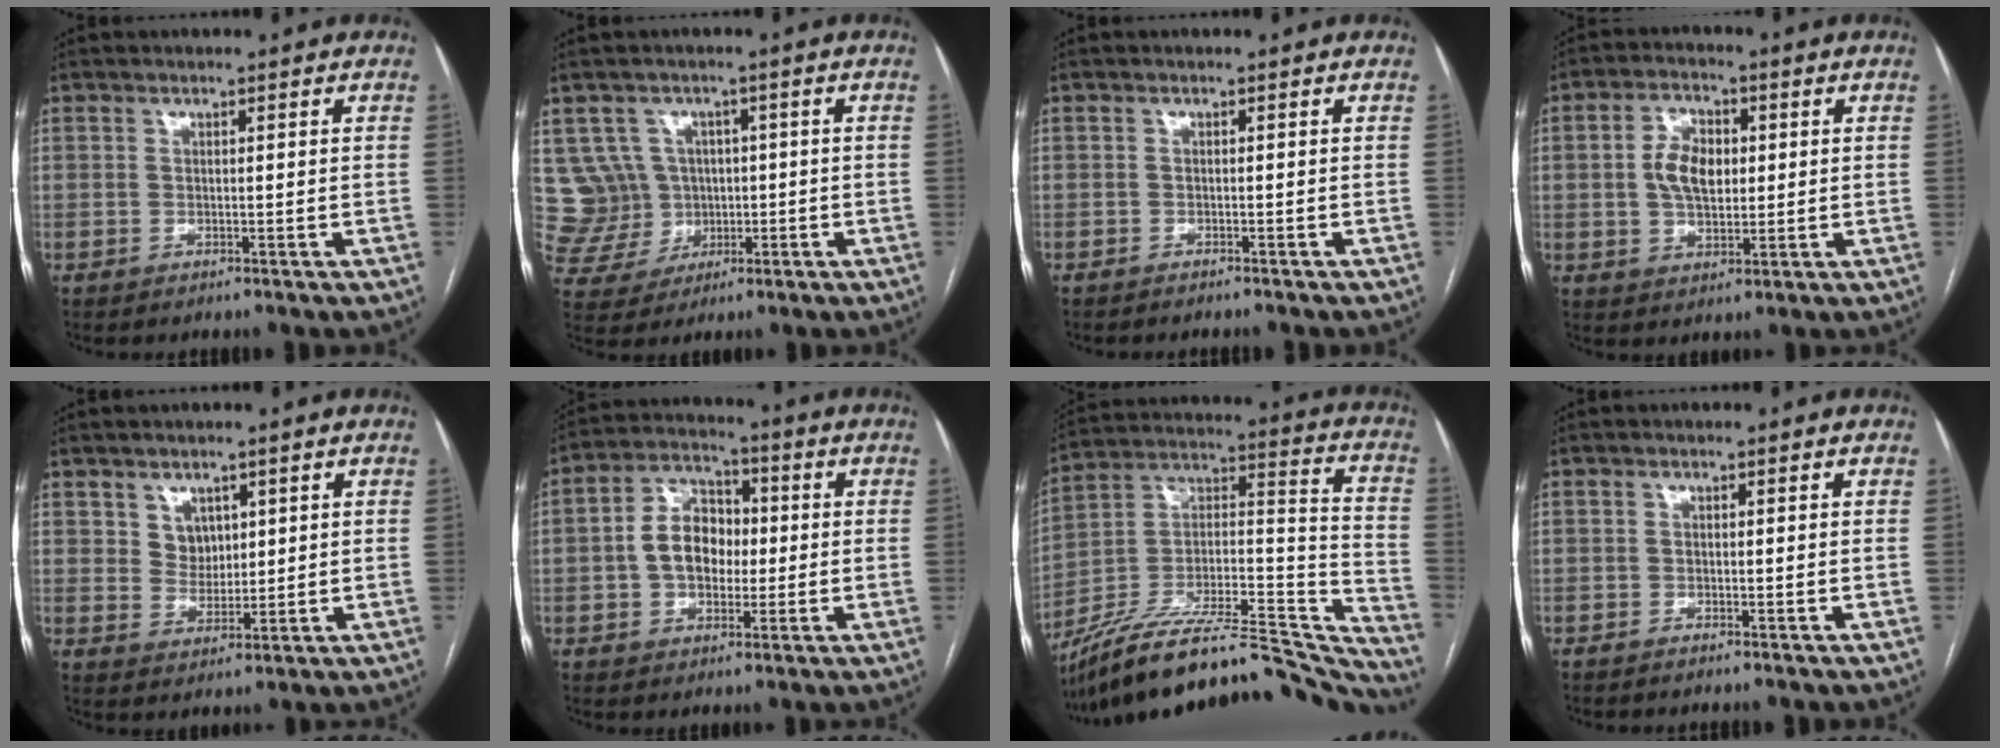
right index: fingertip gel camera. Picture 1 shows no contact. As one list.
[{"total": 8.0, "force": [1.1, 7.9, 0.6], "torque": [-0.025, 0.032, 0.039]}, {"total": 2.0, "force": [-1.9, 0.2, 0.6], "torque": [-0.009, -0.002, -0.024]}, {"total": 6.9, "force": [0.7, 4.2, 5.4], "torque": [-0.105, 0.014, 0.016]}, {"total": 3.6, "force": [1.7, 2.9, 1.2], "torque": [-0.020, 0.001, 0.035]}, {"total": 8.6, "force": [-0.4, 6.0, 6.2], "torque": [-0.123, 0.029, -0.009]}, {"total": 34.0, "force": [-30.6, 6.0, 13.5], "torque": [-0.163, 0.017, -0.453]}, {"total": 0.6, "force": [-0.5, -0.1, 0.2], "torque": [-0.006, -0.001, -0.010]}]